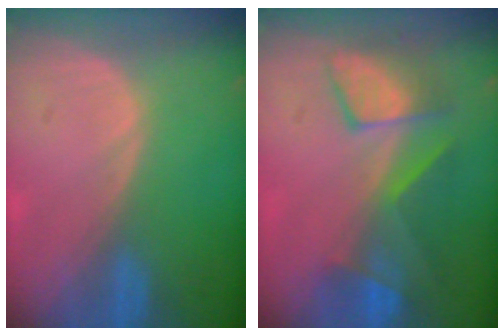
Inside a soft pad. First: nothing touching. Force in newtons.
{"total": 7.8, "press": 7.6, "slide": 1.6}